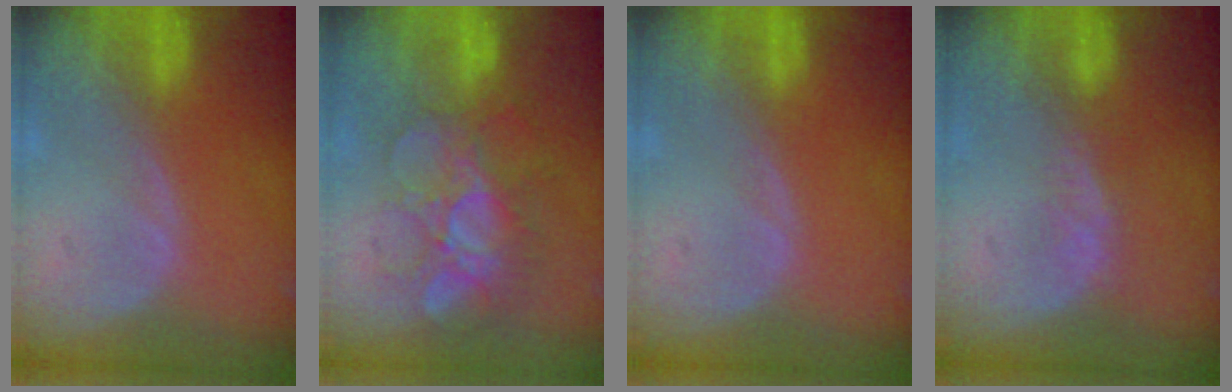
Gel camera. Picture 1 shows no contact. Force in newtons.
{"total": 8.7, "press": 7.8, "slide": 3.7}
{"total": 0.0}
{"total": 2.1, "press": 1.5, "slide": 1.4}